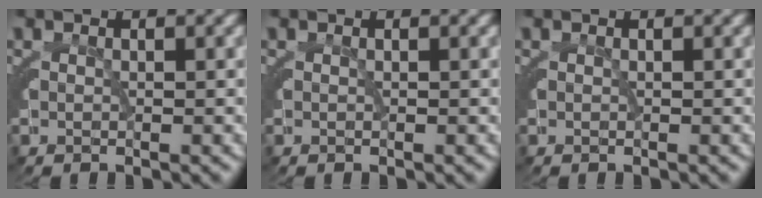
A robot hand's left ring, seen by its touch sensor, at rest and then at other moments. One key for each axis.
{"total": 0.0}
{"total": 0.0}